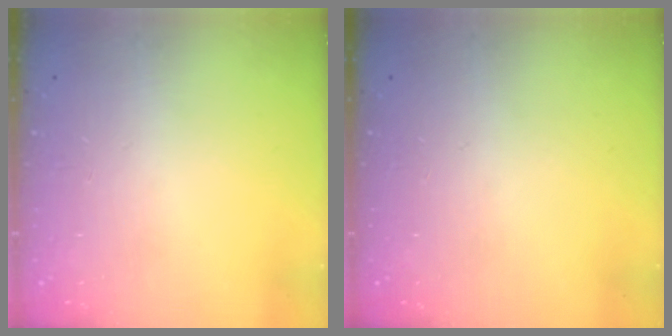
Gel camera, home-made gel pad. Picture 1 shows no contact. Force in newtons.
{"total": 0.0}